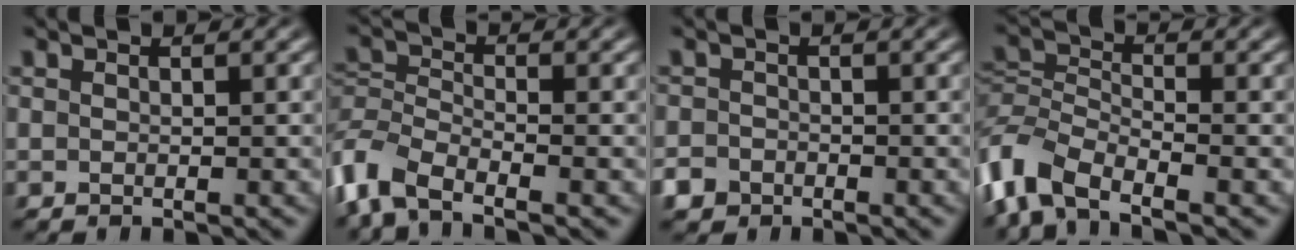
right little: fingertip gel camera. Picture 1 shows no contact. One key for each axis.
{"total": 5.0, "fx": -2.7, "fy": 3.2, "fz": 2.7, "tx": -0.089, "ty": -0.030, "tz": -0.041}
{"total": 2.5, "fx": -1.9, "fy": 1.5, "fz": 0.2, "tx": -0.007, "ty": -0.018, "tz": -0.029}
{"total": 5.5, "fx": -2.8, "fy": 3.6, "fz": 3.1, "tx": -0.099, "ty": -0.033, "tz": -0.038}